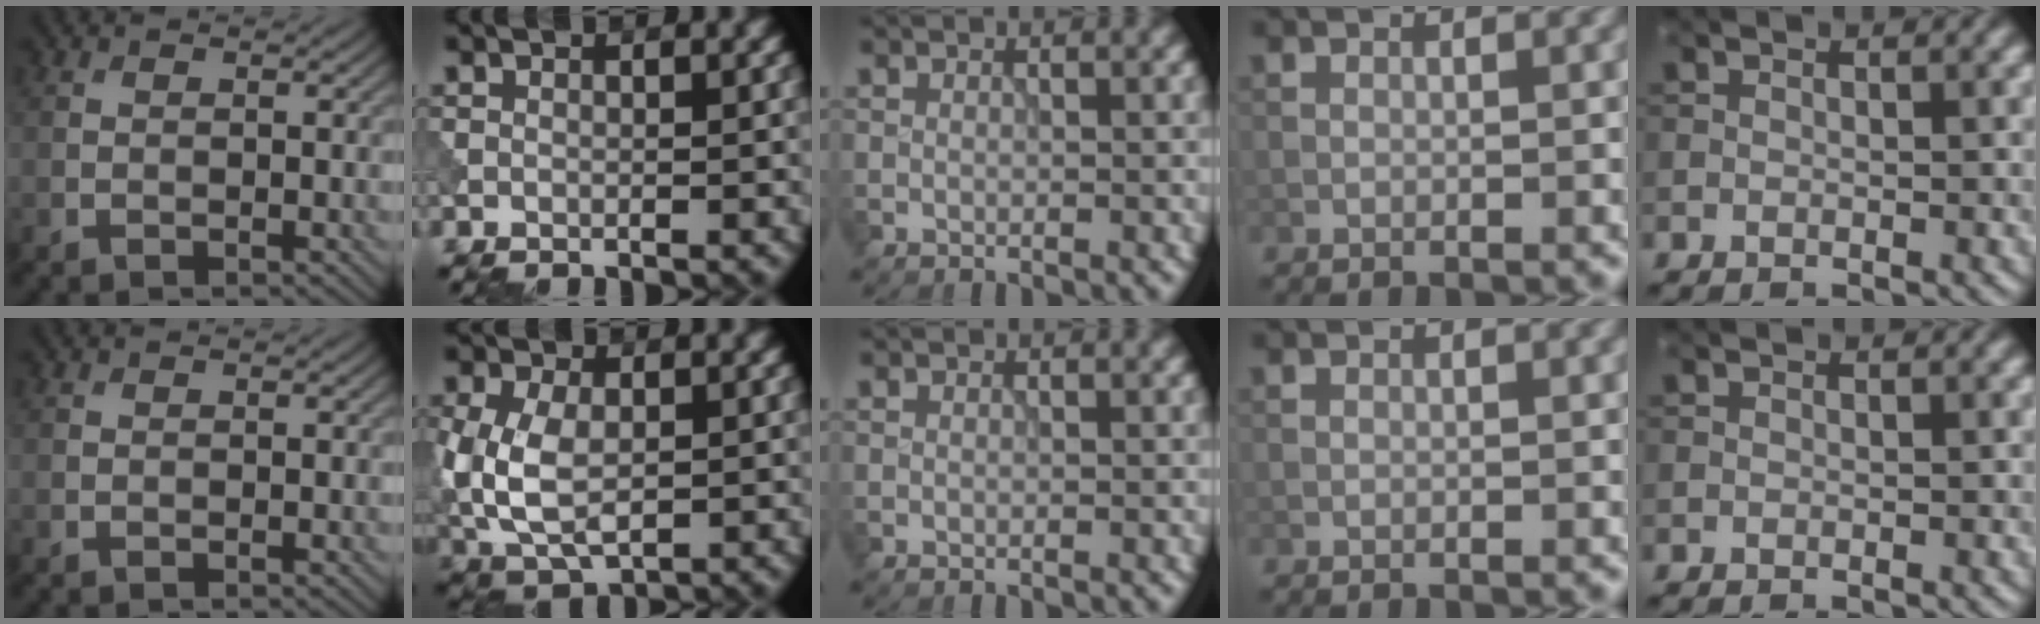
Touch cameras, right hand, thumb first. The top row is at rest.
{"index": {"total": 6.7, "force": [-0.5, 4.3, 5.2], "torque": [-0.124, -0.004, -0.010]}}